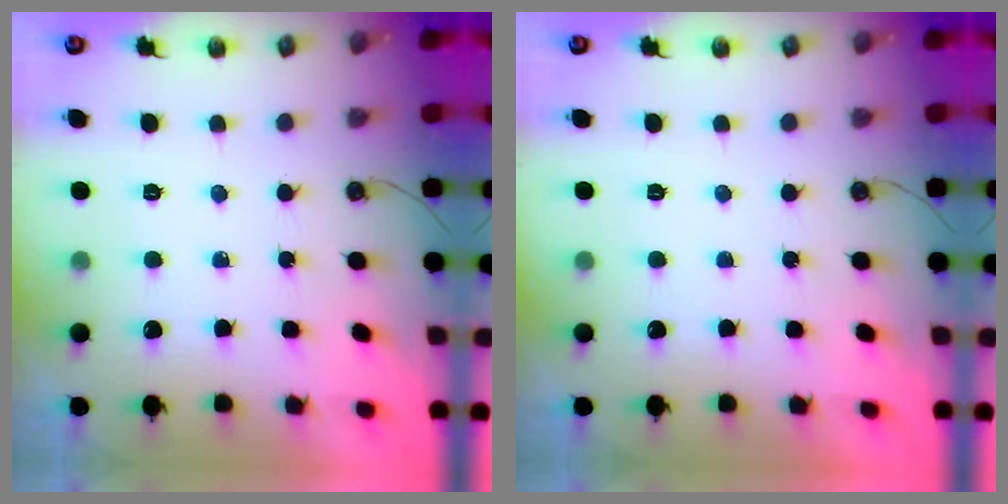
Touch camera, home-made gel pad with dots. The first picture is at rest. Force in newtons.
{"total": 0.0}